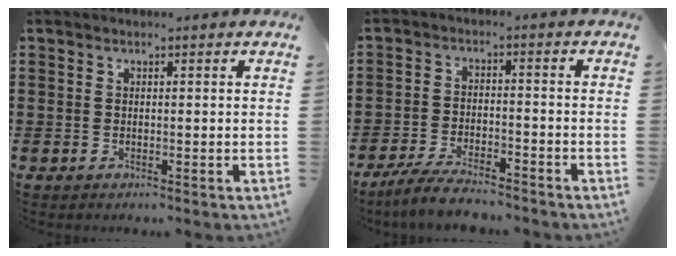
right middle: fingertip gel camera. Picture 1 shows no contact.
{"total": 5.1, "force": [-4.7, 0.5, 2.0], "torque": [-0.045, -0.004, -0.094]}